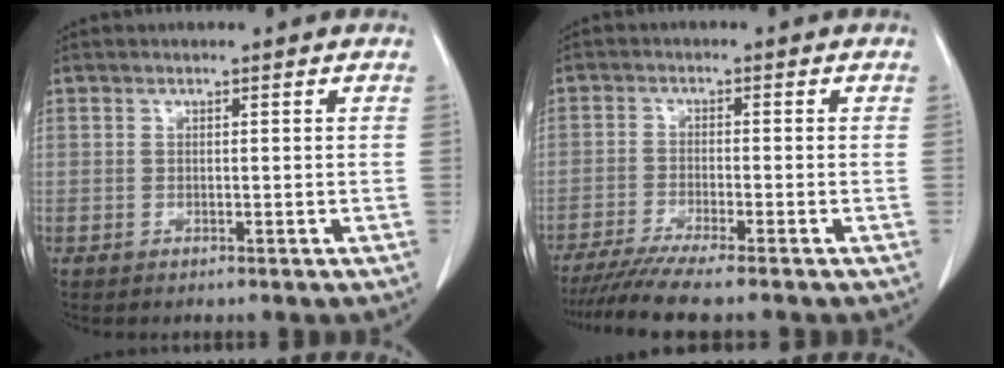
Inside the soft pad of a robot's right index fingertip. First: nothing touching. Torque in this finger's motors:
{"motor_torque": [0.75, -0.72, 0.14, 0.05]}